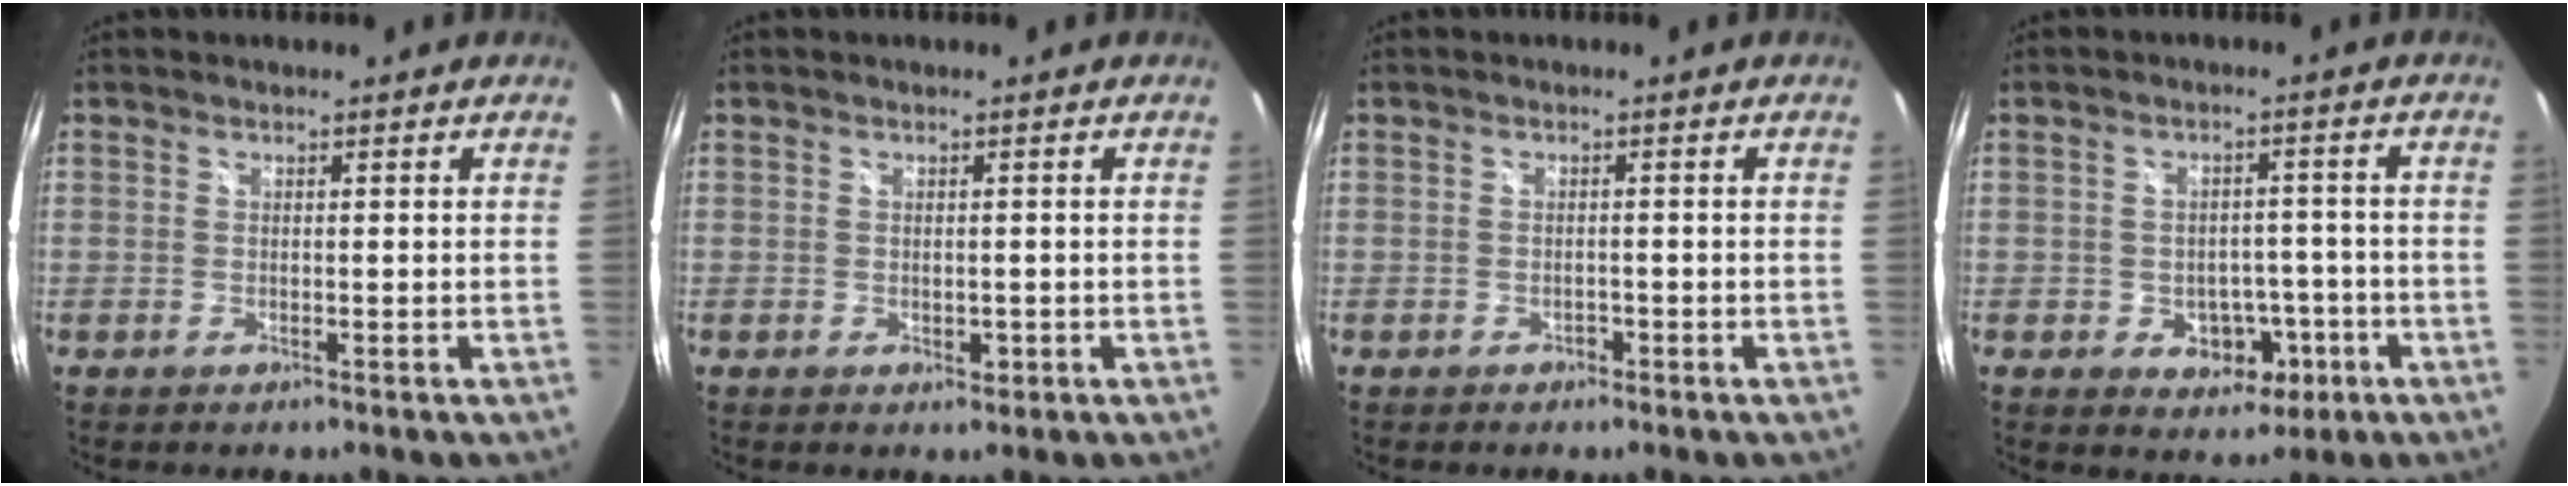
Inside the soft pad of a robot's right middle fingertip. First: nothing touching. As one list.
[{"total": 1.4, "force": [-0.4, 1.0, 0.9], "torque": [-0.009, -0.003, -0.004]}, {"total": 1.2, "force": [-0.9, 0.8, 0.2], "torque": [-0.005, -0.001, -0.012]}, {"total": 6.8, "force": [-2.6, 5.4, 3.3], "torque": [-0.061, 0.012, -0.019]}]